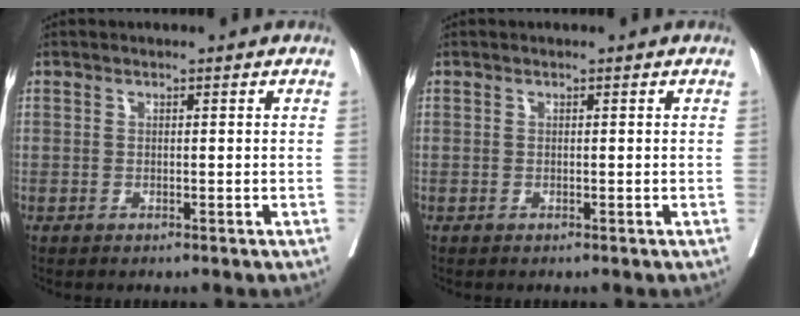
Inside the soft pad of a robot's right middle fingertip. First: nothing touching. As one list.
[{"total": 0.0}]